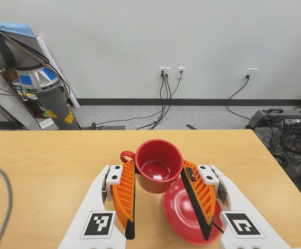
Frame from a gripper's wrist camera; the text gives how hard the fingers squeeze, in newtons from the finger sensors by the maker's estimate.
{"total": 2.7, "left": 2.5, "right": 2.9}